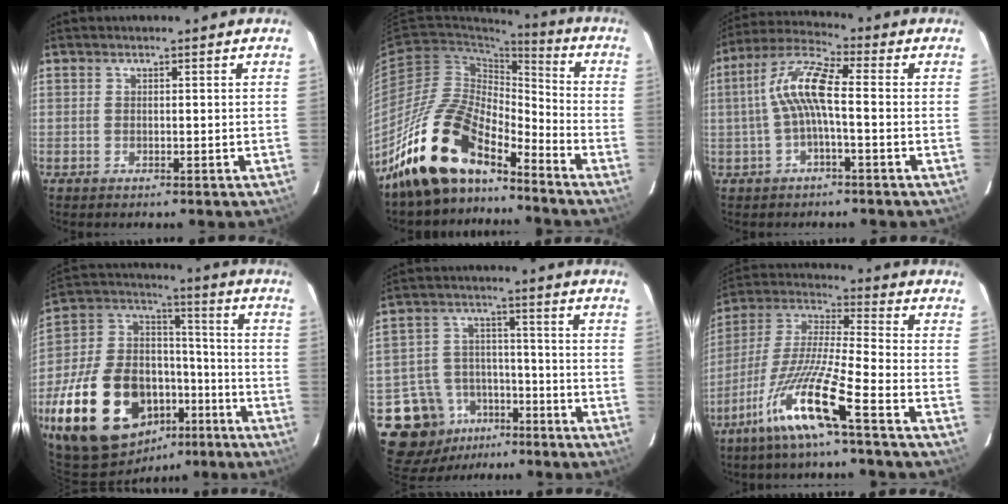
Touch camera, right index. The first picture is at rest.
{"total": 17.0, "force": [-13.4, 6.2, 8.5], "torque": [-0.166, 0.006, -0.255]}
{"total": 9.2, "force": [-0.5, 2.0, 8.9], "torque": [-0.188, 0.017, -0.010]}
{"total": 26.2, "force": [-12.2, 16.8, 15.9], "torque": [-0.349, 0.021, -0.179]}
{"total": 12.0, "force": [-6.9, 9.3, 3.0], "torque": [-0.090, 0.026, -0.094]}
{"total": 13.9, "force": [-8.4, -0.3, 11.0], "torque": [-0.221, -0.016, -0.165]}